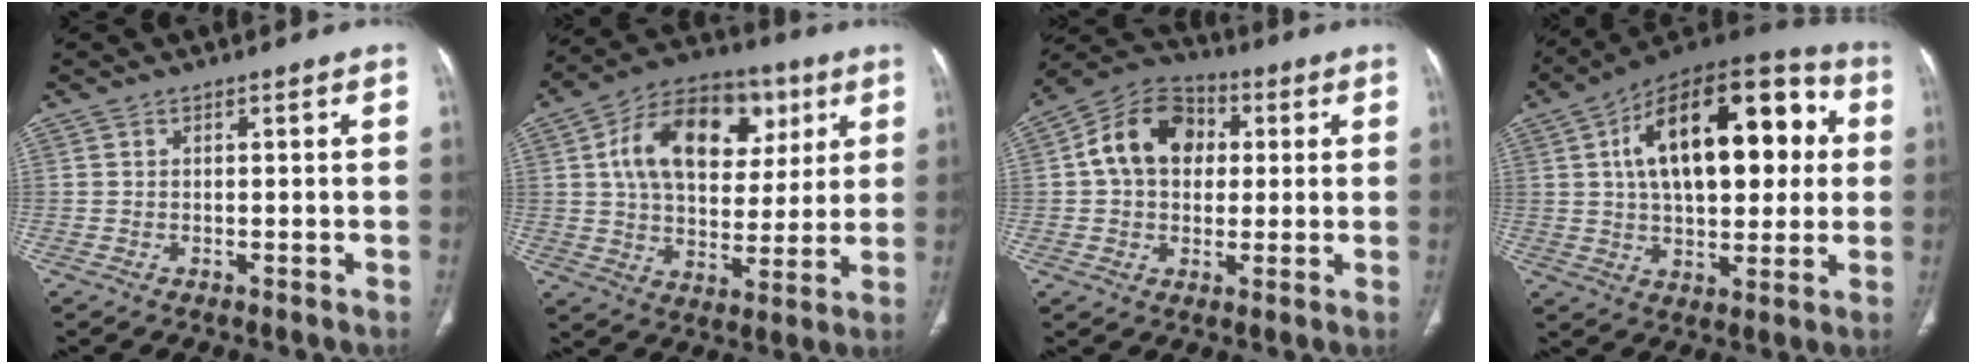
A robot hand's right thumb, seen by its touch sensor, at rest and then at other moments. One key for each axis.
{"total": 21.5, "fx": 7.0, "fy": 13.7, "fz": 15.0, "tx": -0.209, "ty": 0.002, "tz": 0.108}
{"total": 13.4, "fx": 2.1, "fy": 10.4, "fz": 8.2, "tx": -0.115, "ty": 0.022, "tz": 0.024}
{"total": 25.9, "fx": 5.3, "fy": 13.5, "fz": 21.5, "tx": -0.300, "ty": 0.029, "tz": 0.076}